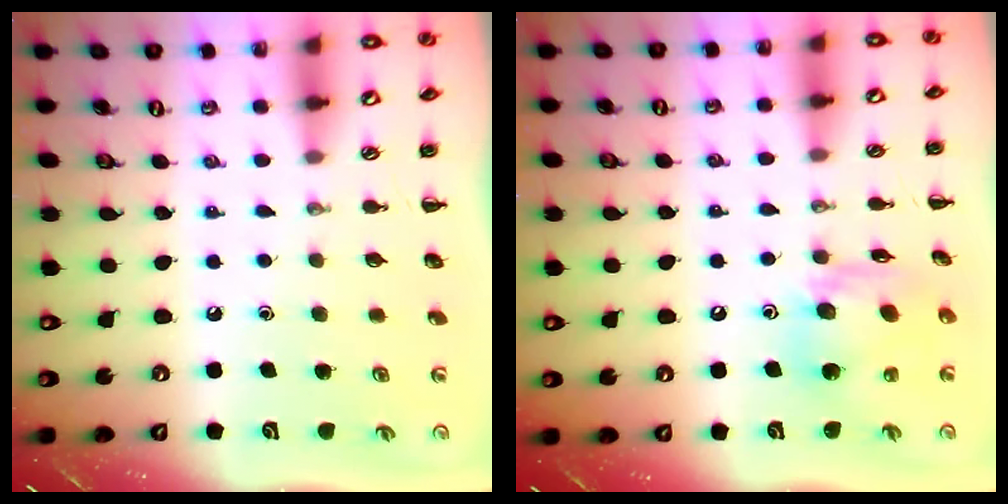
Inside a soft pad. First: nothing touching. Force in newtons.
{"total": 13.4, "press": 13.3, "slide": 1.8}